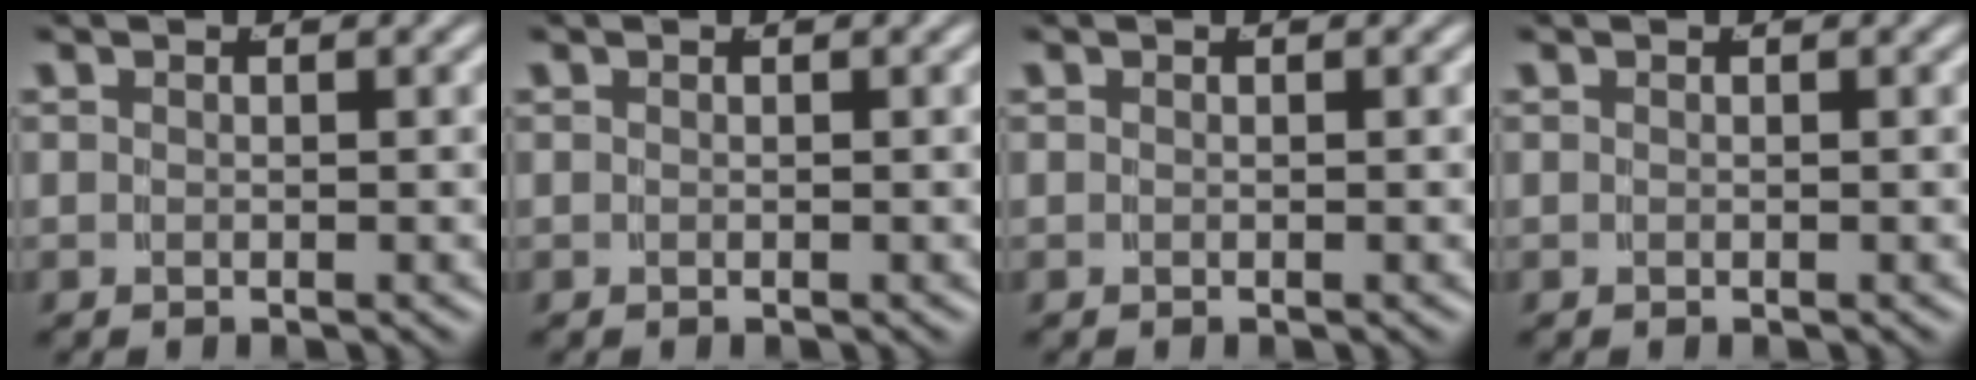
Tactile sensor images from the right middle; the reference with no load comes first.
{"total": 0.0}
{"total": 0.0}
{"total": 0.0}